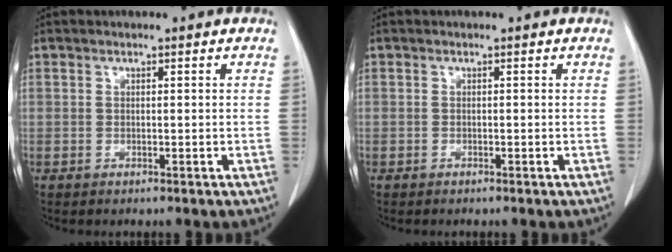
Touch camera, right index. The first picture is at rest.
{"total": 0.0}